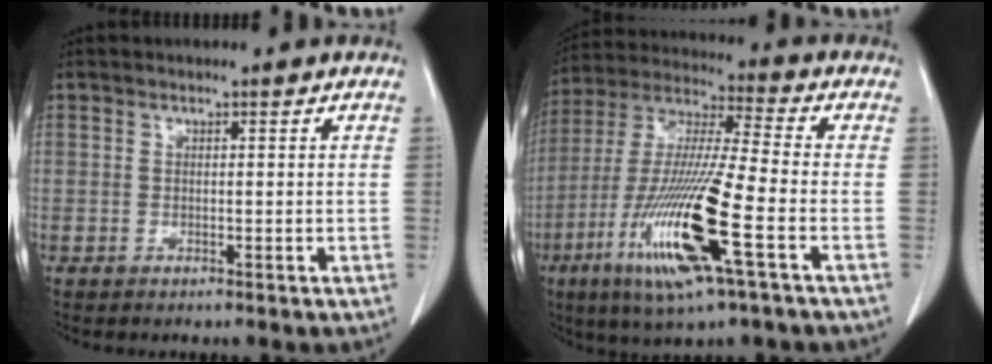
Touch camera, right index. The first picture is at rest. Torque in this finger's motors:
{"motor_torque": [2.14, 0.00, 0.61, 0.21]}